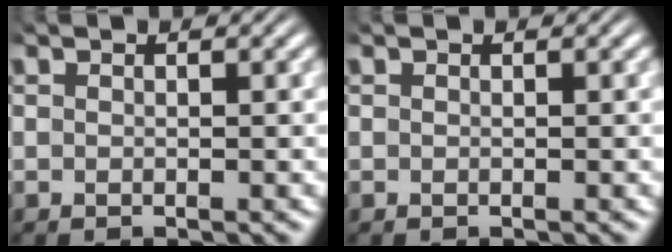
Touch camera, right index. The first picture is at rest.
{"total": 0.0}